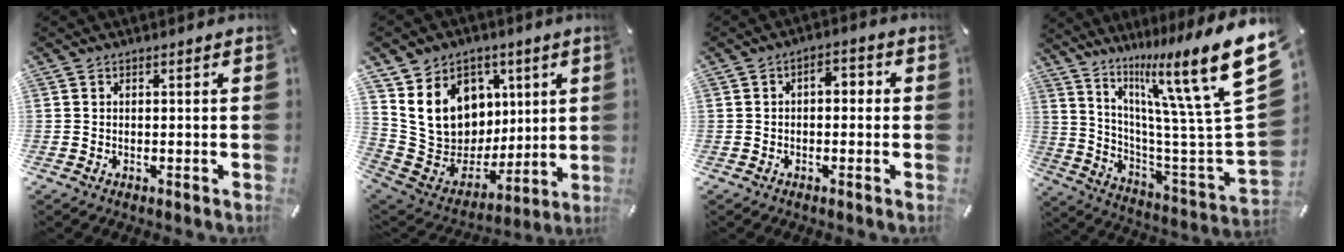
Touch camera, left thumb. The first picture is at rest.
{"total": 17.0, "force": [5.8, 14.4, 6.9], "torque": [-0.113, -0.041, 0.132]}
{"total": 3.3, "force": [-1.0, 1.9, 2.6], "torque": [-0.042, 0.016, -0.025]}
{"total": 24.8, "force": [13.8, 4.4, 20.1], "torque": [-0.311, -0.104, 0.218]}